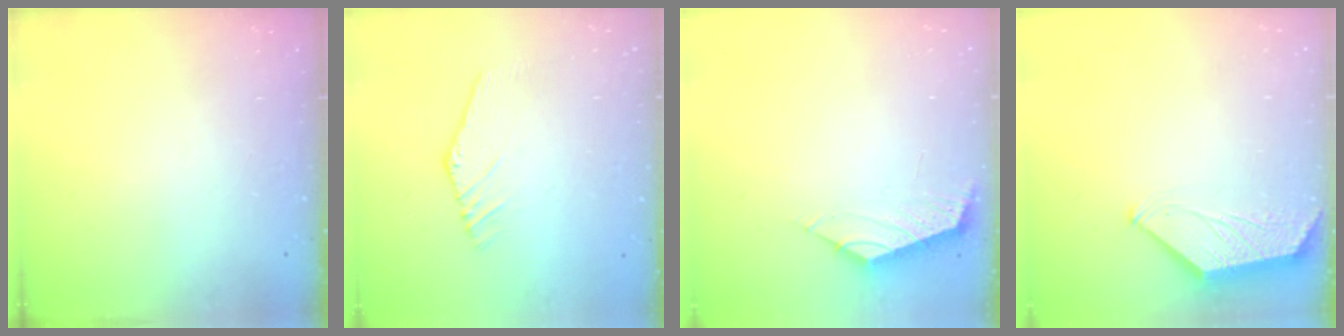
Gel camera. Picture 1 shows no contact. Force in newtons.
{"total": 3.0, "press": 3.0, "slide": 0.0}
{"total": 2.1, "press": 2.1, "slide": 0.5}
{"total": 1.0, "press": 1.0, "slide": 0.2}